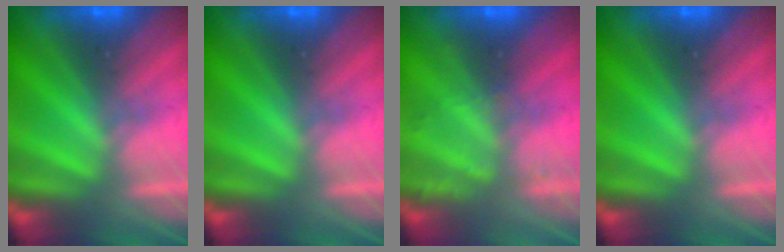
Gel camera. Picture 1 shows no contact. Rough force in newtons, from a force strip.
{"total": 0.0}
{"total": 2.0}
{"total": 0.0}